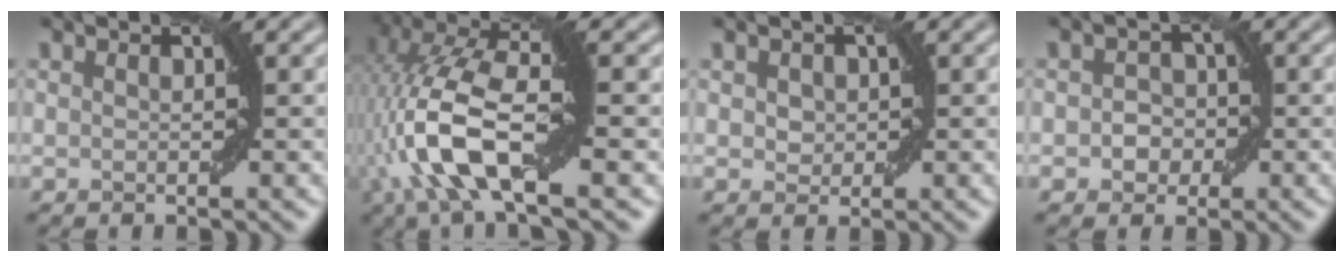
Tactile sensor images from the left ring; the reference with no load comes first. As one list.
[{"total": 9.4, "force": [-2.0, 3.3, 8.6], "torque": [-0.190, 0.016, -0.049]}, {"total": 1.5, "force": [0.3, 1.3, 0.7], "torque": [-0.012, 0.000, 0.006]}, {"total": 2.0, "force": [-0.5, 1.7, 0.9], "torque": [-0.004, 0.003, -0.011]}]